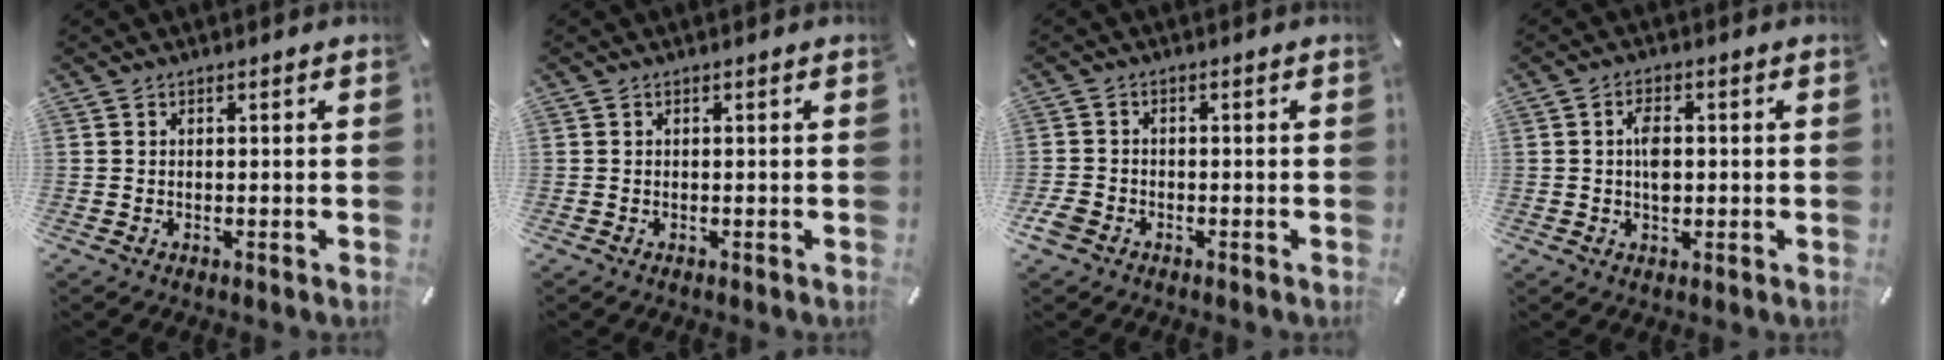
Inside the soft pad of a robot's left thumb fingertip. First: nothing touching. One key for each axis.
{"total": 0.0}
{"total": 3.2, "fx": -1.9, "fy": 2.2, "fz": 1.4, "tx": -0.033, "ty": 0.004, "tz": -0.037}
{"total": 4.2, "fx": 0.3, "fy": 2.5, "fz": 3.4, "tx": -0.061, "ty": 0.003, "tz": 0.002}